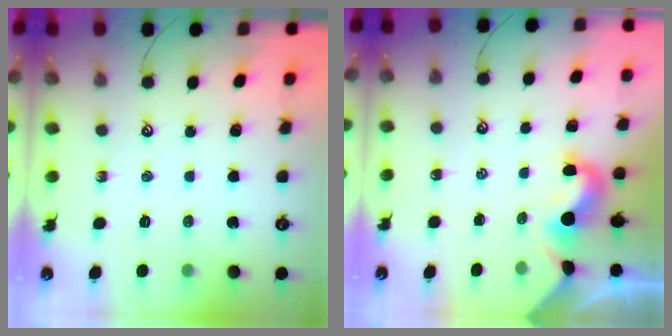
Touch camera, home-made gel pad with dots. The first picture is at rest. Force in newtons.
{"total": 1.7, "press": 1.7, "slide": 0.2}